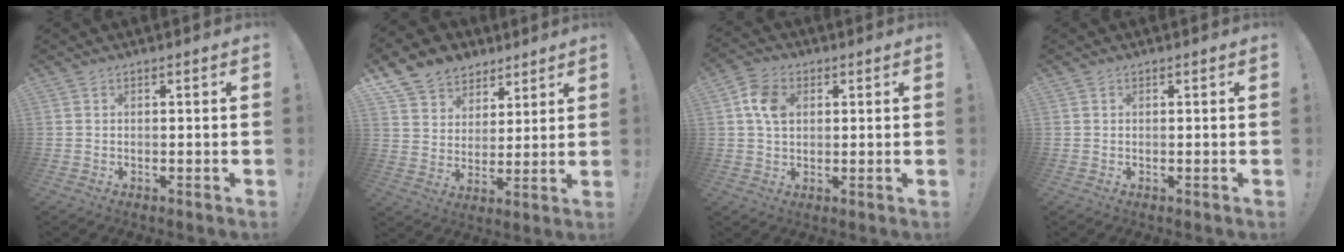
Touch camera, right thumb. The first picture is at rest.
{"total": 11.0, "force": [7.1, 8.0, 2.2], "torque": [-0.035, -0.051, 0.143]}
{"total": 8.3, "force": [2.0, 6.1, 5.1], "torque": [-0.084, 0.008, 0.040]}
{"total": 0.0}